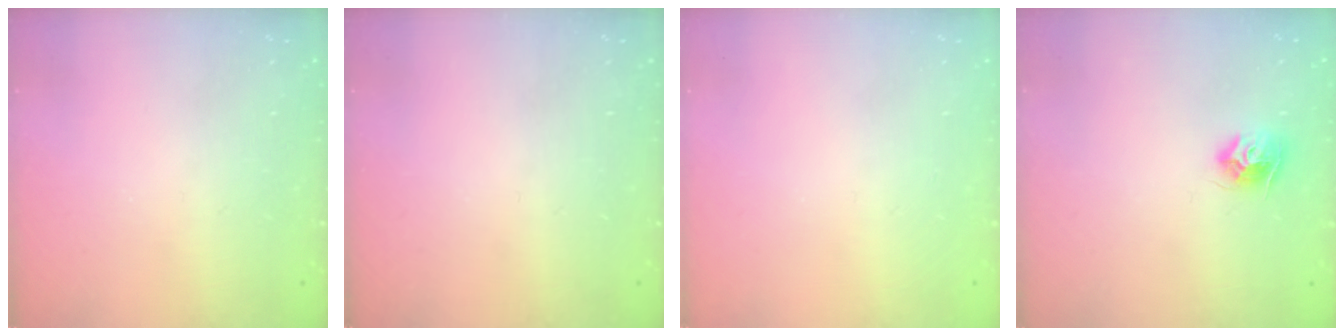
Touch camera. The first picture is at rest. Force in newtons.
{"total": 0.0}
{"total": 0.0}
{"total": 8.7, "press": 8.6, "slide": 0.4}